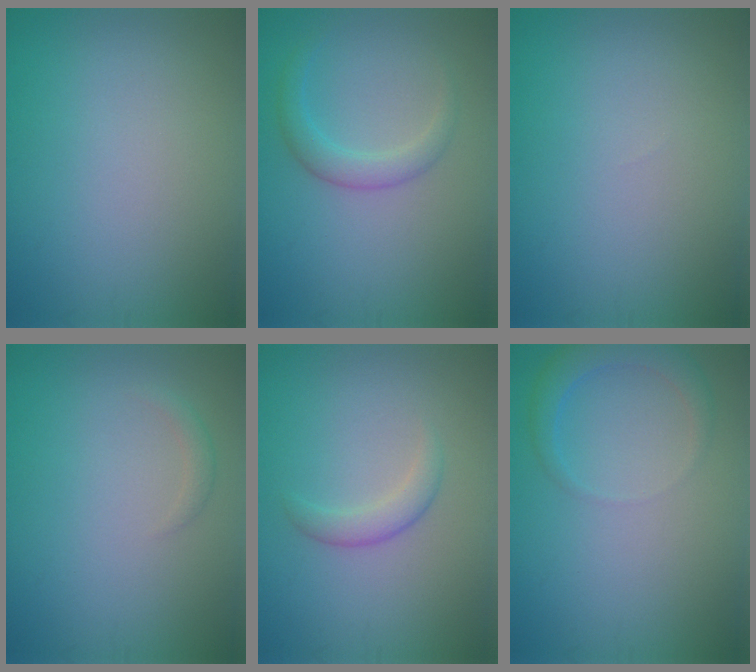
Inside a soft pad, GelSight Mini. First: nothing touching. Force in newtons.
{"total": 2.3, "press": 2.3, "slide": 0.1}
{"total": 0.0}
{"total": 0.9, "press": 0.9, "slide": 0.1}
{"total": 1.8, "press": 1.8, "slide": 0.1}
{"total": 2.7, "press": 2.6, "slide": 0.3}